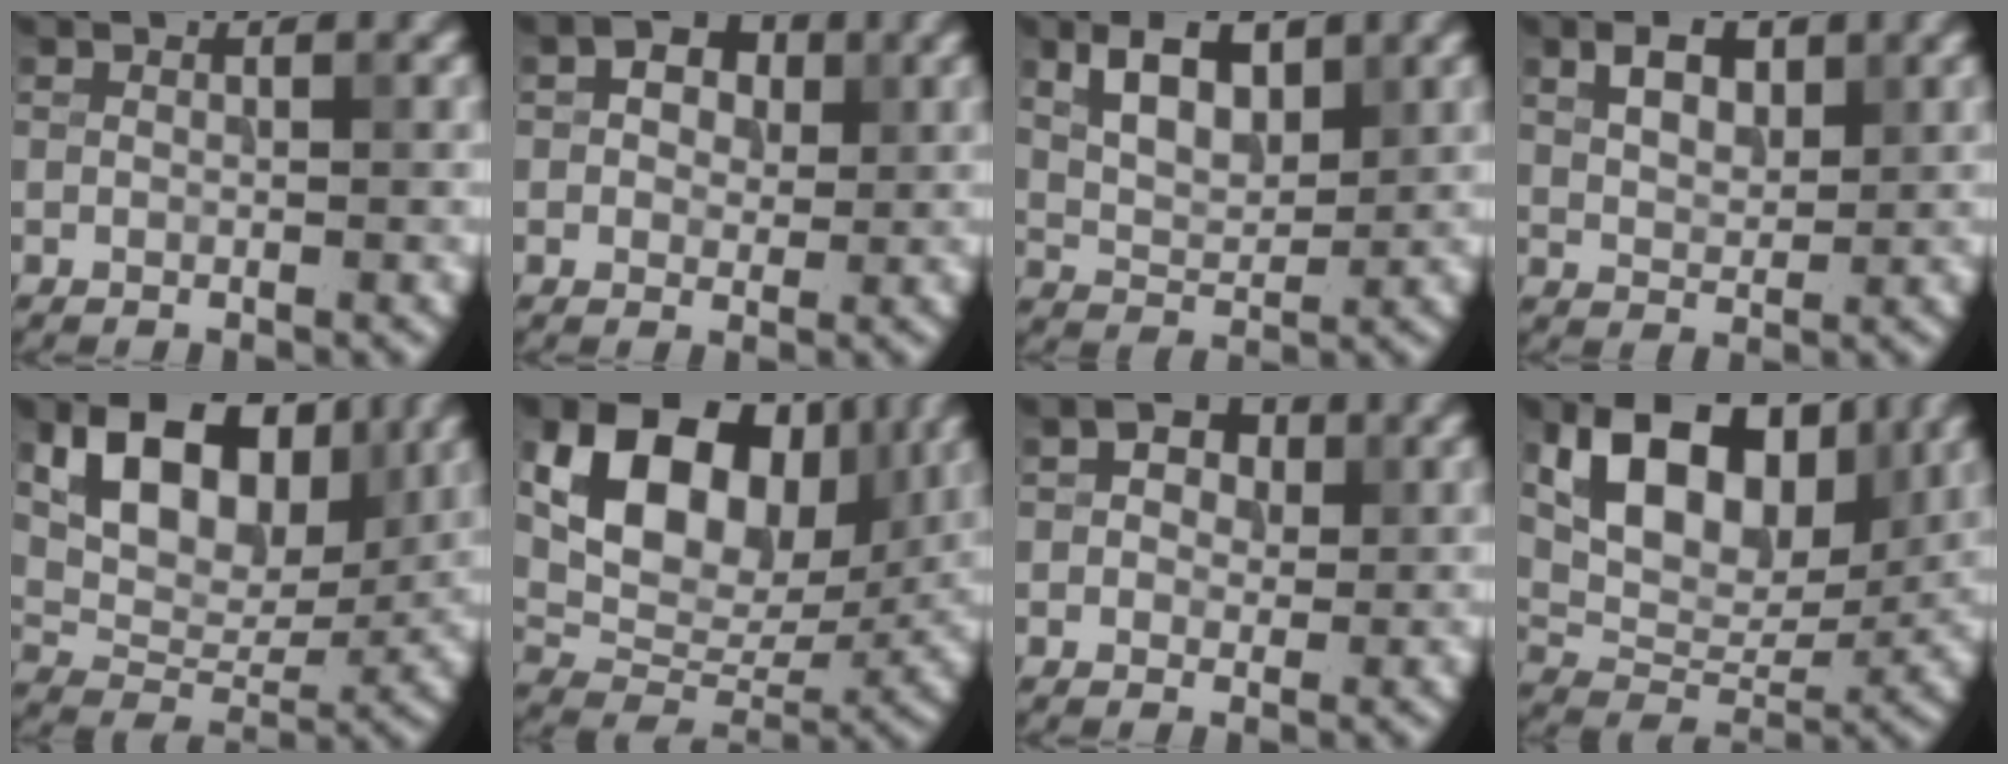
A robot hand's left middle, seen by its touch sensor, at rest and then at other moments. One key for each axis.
{"total": 3.1, "fx": 1.0, "fy": 2.2, "fz": 2.0, "tx": -0.029, "ty": 0.004, "tz": 0.008}
{"total": 5.0, "fx": 2.2, "fy": 2.6, "fz": 3.6, "tx": -0.070, "ty": 0.002, "tz": 0.039}
{"total": 3.4, "fx": 1.6, "fy": 2.0, "fz": 2.3, "tx": -0.045, "ty": 0.004, "tz": 0.029}
{"total": 9.5, "fx": 3.8, "fy": 5.9, "fz": 6.3, "tx": -0.113, "ty": -0.007, "tz": 0.064}
{"total": 12.1, "fx": 4.5, "fy": 8.1, "fz": 7.9, "tx": -0.144, "ty": 0.006, "tz": 0.079}
{"total": 2.5, "fx": 0.6, "fy": 1.9, "fz": 1.5, "tx": -0.021, "ty": 0.002, "tz": 0.004}
{"total": 10.3, "fx": 4.1, "fy": 6.3, "fz": 7.1, "tx": -0.128, "ty": -0.005, "tz": 0.069}